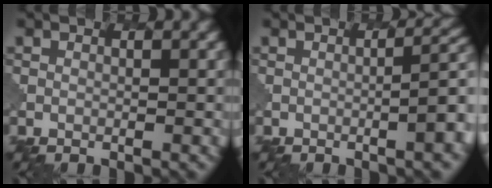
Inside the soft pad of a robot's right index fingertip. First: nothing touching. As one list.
[{"total": 5.4, "force": [-1.0, 1.5, 5.1], "torque": [-0.044, 0.015, -0.011]}]